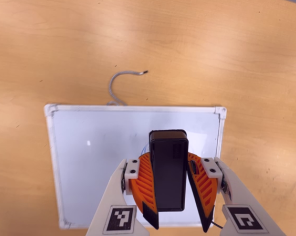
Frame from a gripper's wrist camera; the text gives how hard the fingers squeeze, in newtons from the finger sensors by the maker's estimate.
{"total": 9.5, "left": 9.0, "right": 10.1}